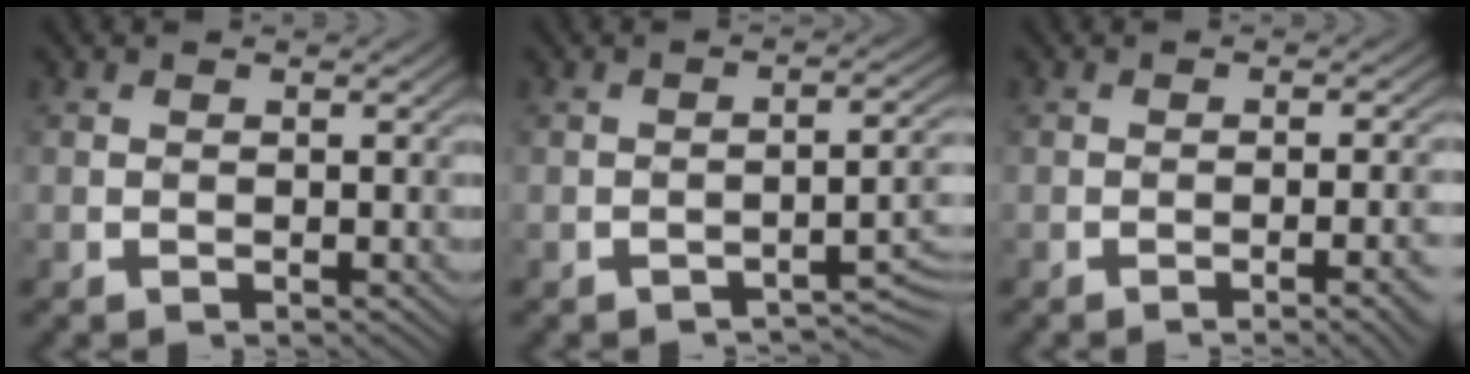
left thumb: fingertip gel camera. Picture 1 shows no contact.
{"total": 4.0, "force": [-2.8, 0.9, 2.7], "torque": [-0.031, 0.011, -0.043]}
{"total": 4.5, "force": [-1.7, 0.9, 4.1], "torque": [-0.048, 0.010, -0.027]}